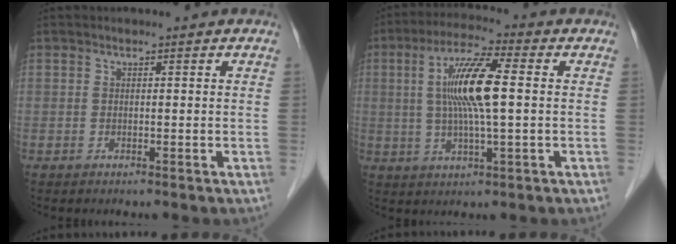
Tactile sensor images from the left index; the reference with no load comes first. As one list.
[{"total": 10.4, "force": [1.0, 1.1, 10.3], "torque": [-0.206, 0.006, 0.015]}]